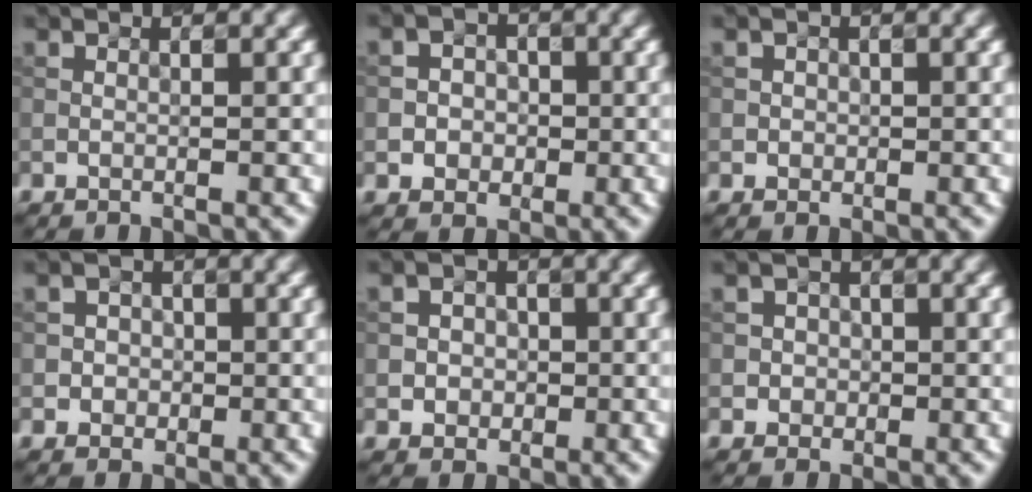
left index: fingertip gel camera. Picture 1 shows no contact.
{"total": 2.8, "force": [-0.3, 2.6, 1.1], "torque": [0.003, 0.002, -0.021]}
{"total": 0.9, "force": [0.1, 0.9, 0.1], "torque": [0.008, -0.003, -0.002]}
{"total": 2.0, "force": [-0.1, 1.9, 0.4], "torque": [0.015, 0.001, -0.016]}
{"total": 2.5, "force": [0.0, 2.3, 0.9], "torque": [0.009, 0.005, -0.017]}
{"total": 1.8, "force": [0.0, 1.8, 0.2], "torque": [0.018, 0.001, -0.012]}